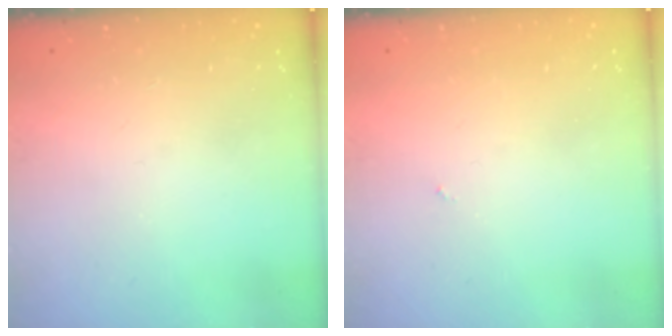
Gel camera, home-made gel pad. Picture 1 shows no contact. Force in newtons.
{"total": 0.0}